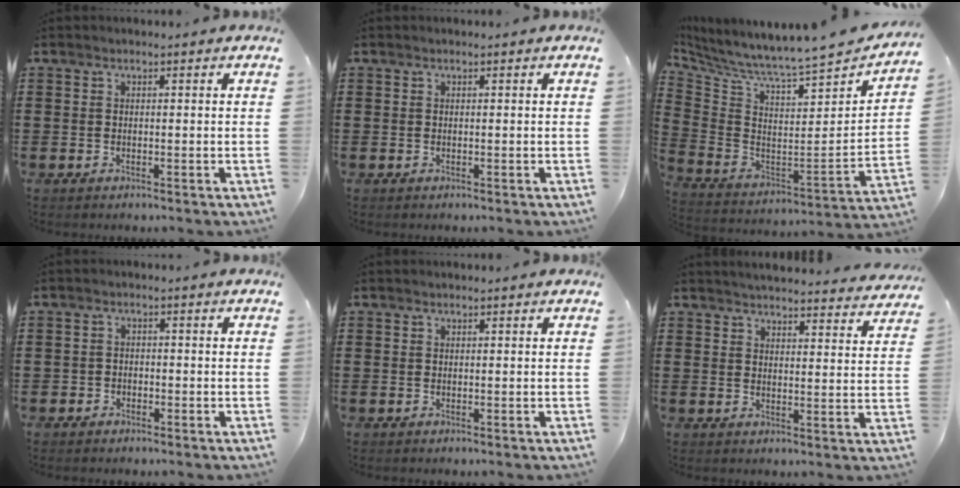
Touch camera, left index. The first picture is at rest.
{"total": 0.0}
{"total": 5.8, "force": [5.3, -0.6, 2.2], "torque": [-0.073, -0.067, 0.074]}
{"total": 1.5, "force": [-1.3, 0.8, -0.1], "torque": [-0.005, 0.003, -0.030]}
{"total": 0.0}
{"total": 3.7, "force": [3.7, -0.2, 0.4], "torque": [-0.016, -0.027, 0.062]}